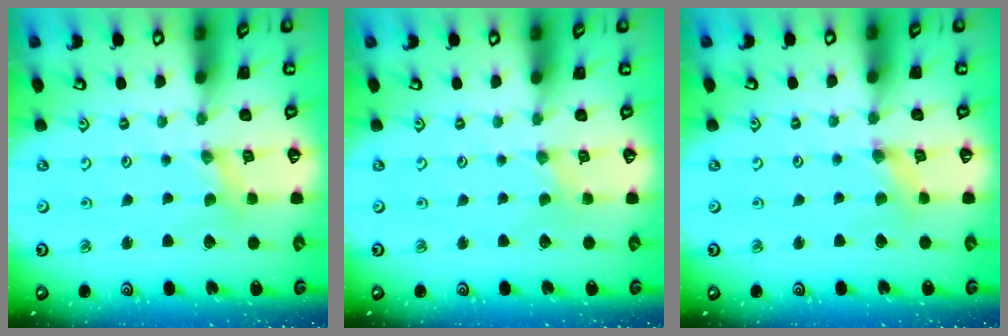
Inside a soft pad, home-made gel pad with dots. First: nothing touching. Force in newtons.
{"total": 0.0}
{"total": 1.0, "press": 1.0, "slide": 0.3}